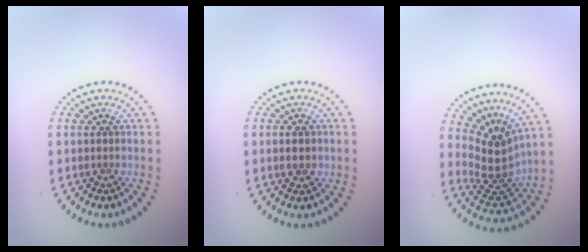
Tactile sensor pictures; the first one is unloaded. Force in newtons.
{"total": 2.3, "press": 2.2, "slide": 0.1}
{"total": 4.0, "press": 2.8, "slide": 2.7}